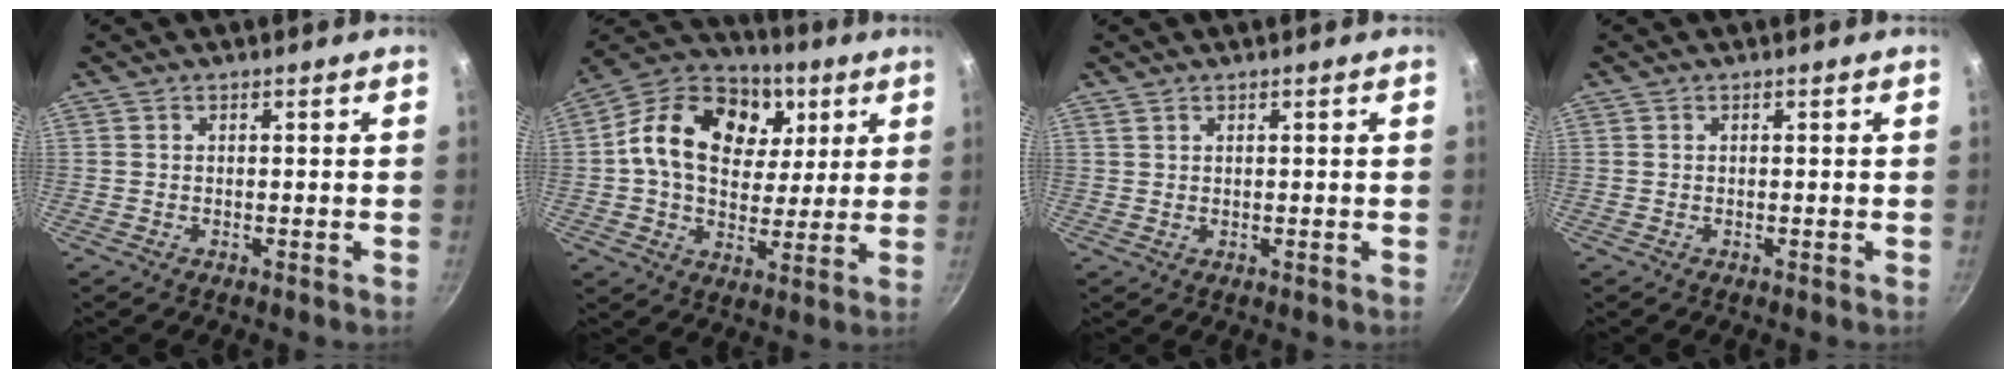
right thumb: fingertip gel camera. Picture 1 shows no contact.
{"total": 20.7, "force": [5.6, 14.9, 13.2], "torque": [-0.206, 0.004, 0.080]}
{"total": 0.7, "force": [0.6, 0.2, 0.3], "torque": [-0.004, -0.006, 0.012]}
{"total": 0.0}